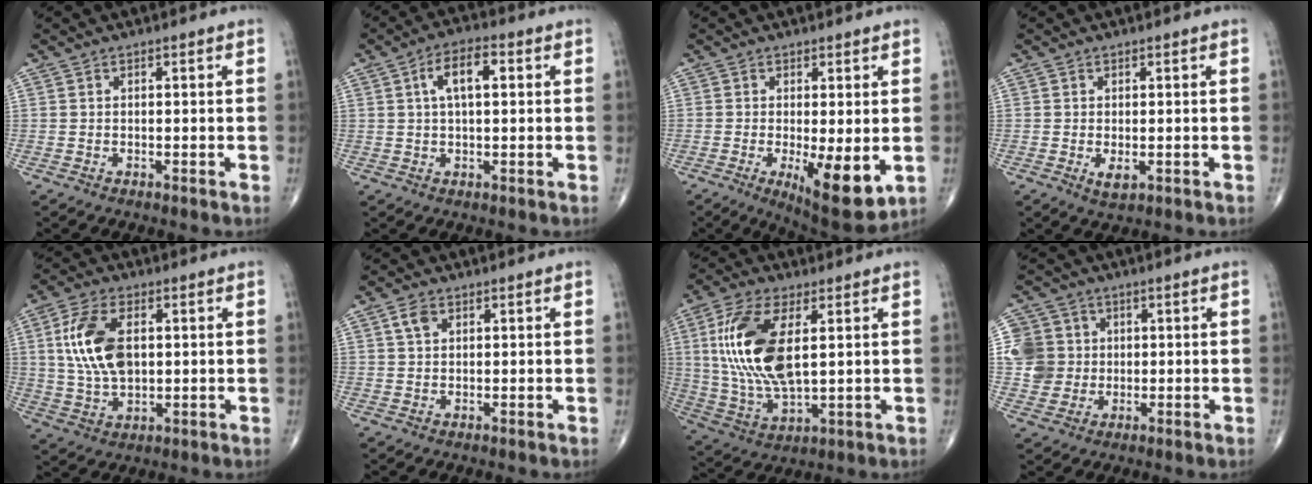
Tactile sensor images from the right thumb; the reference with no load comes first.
{"total": 6.9, "force": [1.6, 3.0, 6.0], "torque": [-0.105, 0.012, 0.025]}
{"total": 10.3, "force": [-2.1, 3.1, 9.5], "torque": [-0.139, -0.027, -0.024]}
{"total": 2.3, "force": [-0.5, 1.1, 2.0], "torque": [-0.030, -0.005, -0.003]}
{"total": 12.3, "force": [2.2, 6.9, 10.0], "torque": [-0.197, -0.001, 0.044]}
{"total": 2.7, "force": [1.2, 1.7, 1.7], "torque": [-0.028, 0.002, 0.022]}
{"total": 17.5, "force": [3.5, 7.8, 15.2], "torque": [-0.319, -0.012, 0.073]}
{"total": 8.4, "force": [0.9, 8.1, 1.9], "torque": [-0.014, 0.007, 0.018]}